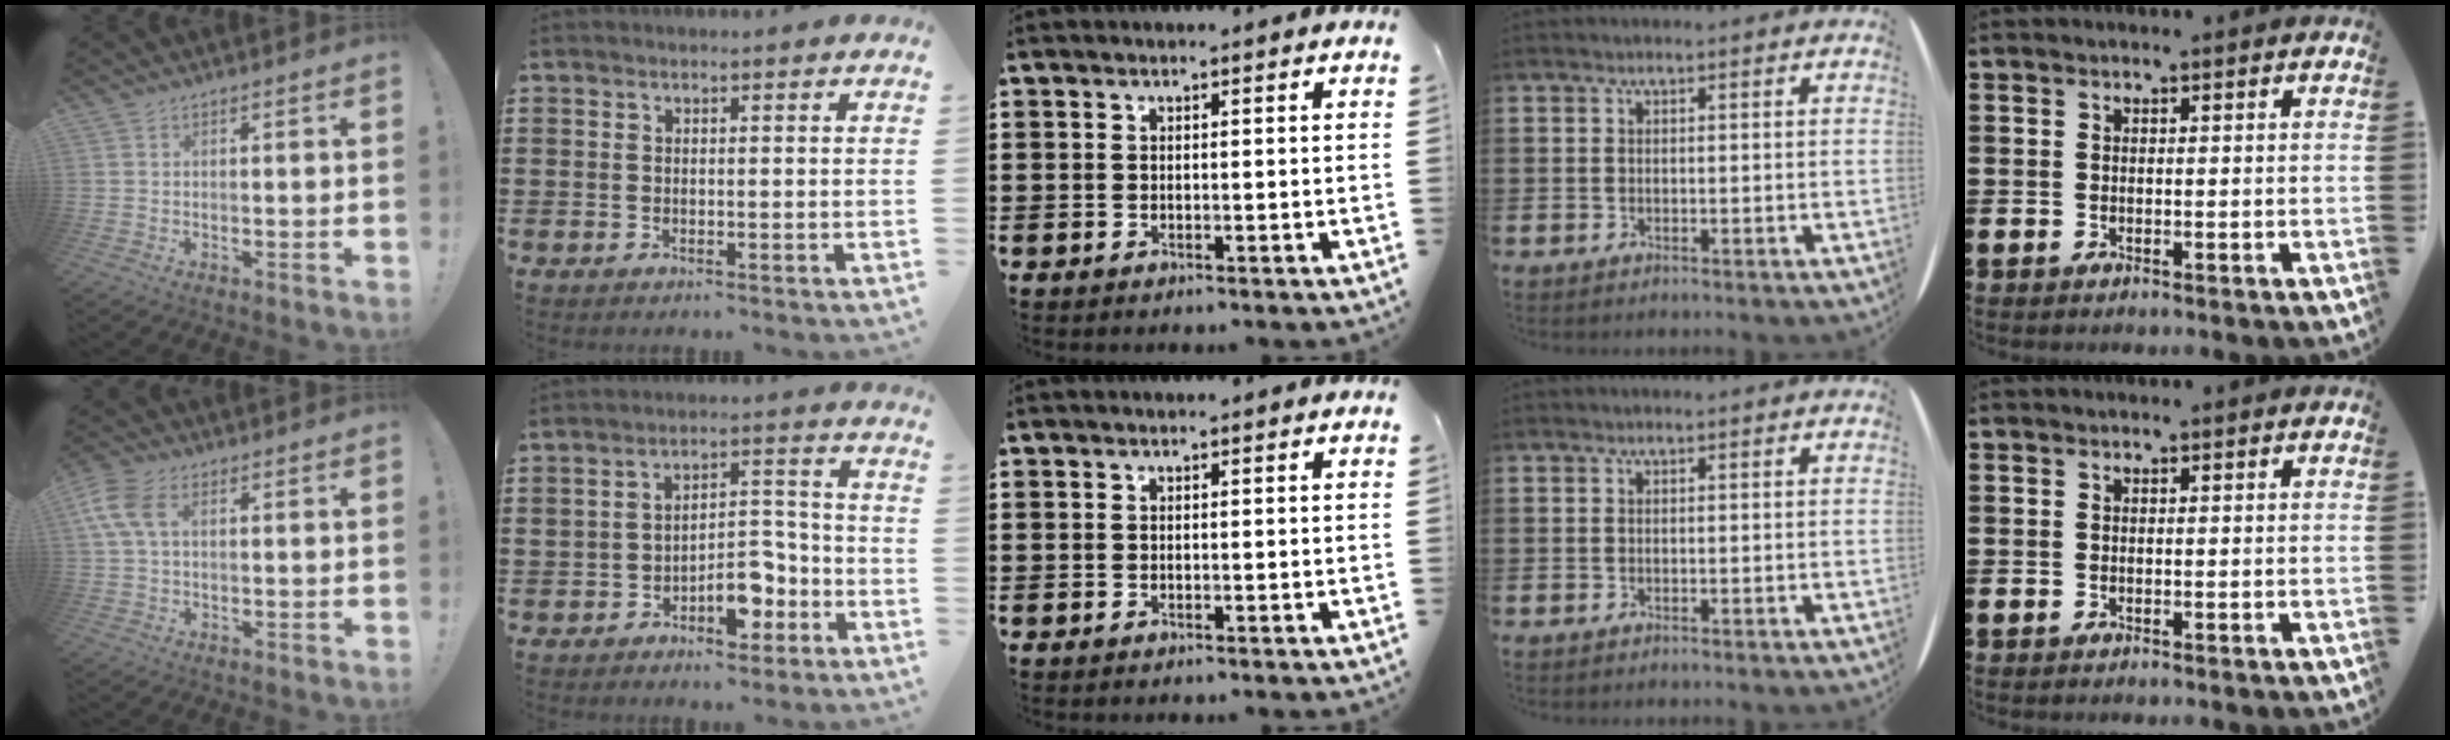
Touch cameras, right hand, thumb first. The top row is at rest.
{"thumb": {"total": 8.2, "force": [2.0, 4.9, 6.2], "torque": [-0.144, 0.008, 0.037]}, "index": {"total": 7.4, "force": [-4.1, 3.9, 4.8], "torque": [-0.066, 0.019, -0.071]}}